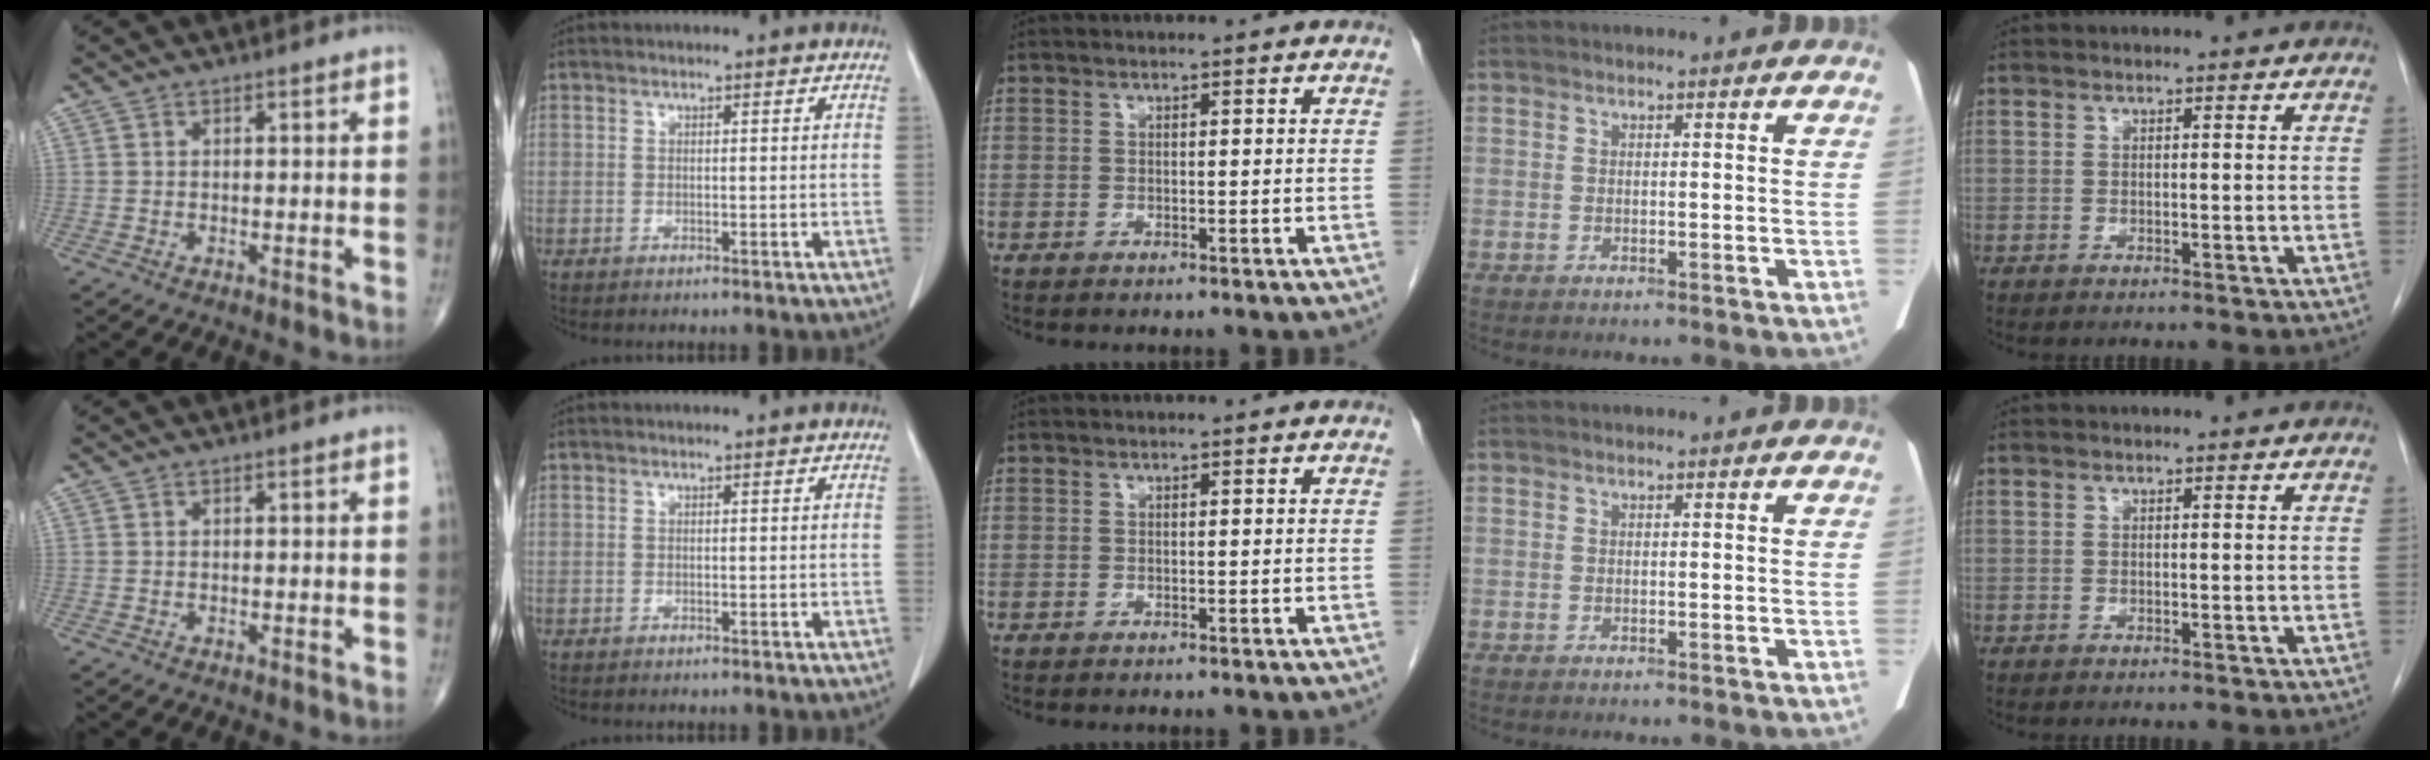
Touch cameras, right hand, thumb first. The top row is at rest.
{}